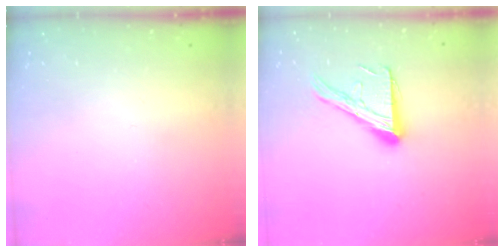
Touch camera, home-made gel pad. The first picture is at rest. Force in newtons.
{"total": 13.9, "press": 13.9, "slide": 1.2}